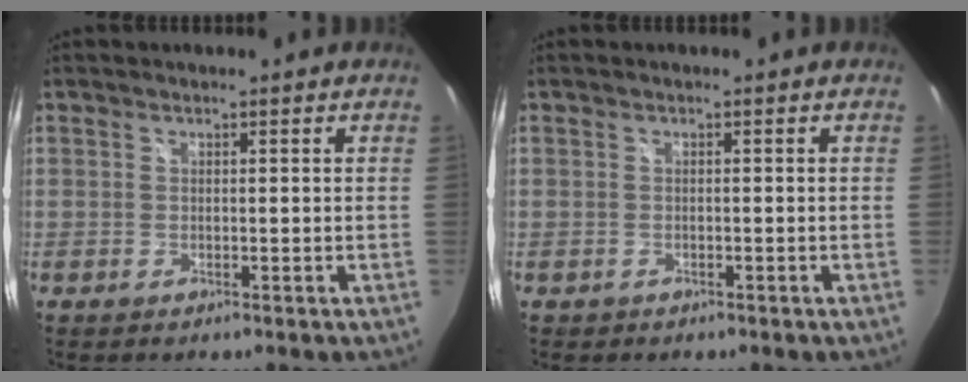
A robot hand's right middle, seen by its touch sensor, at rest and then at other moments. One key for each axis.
{"total": 1.0, "fx": -0.6, "fy": 0.8, "fz": 0.3, "tx": -0.010, "ty": -0.002, "tz": -0.007}